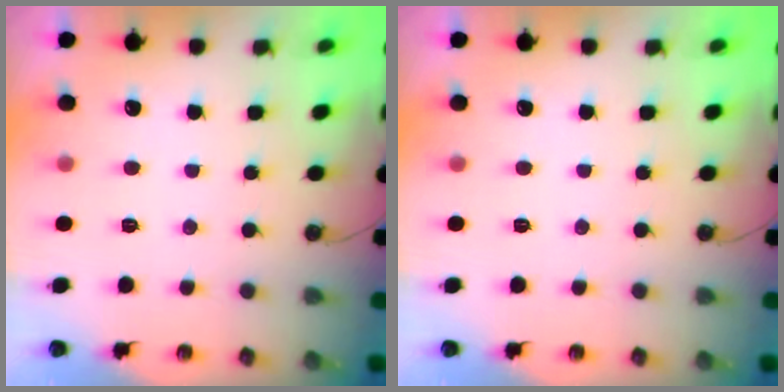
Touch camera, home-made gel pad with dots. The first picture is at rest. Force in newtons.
{"total": 0.0}